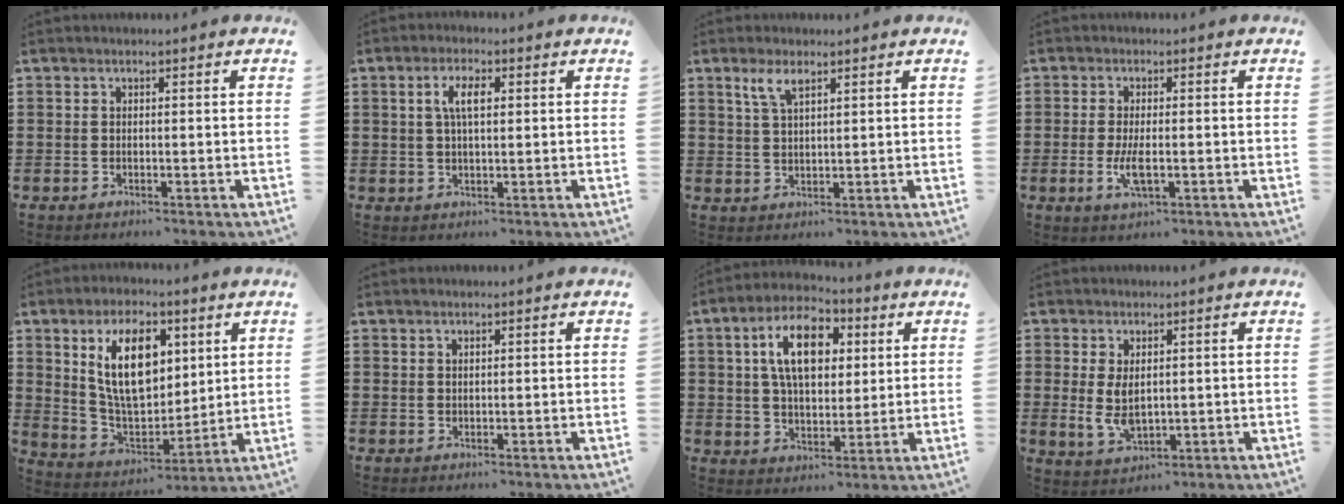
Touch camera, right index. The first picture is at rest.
{"total": 4.1, "force": [0.9, 1.5, 3.7], "torque": [-0.076, 0.010, 0.012]}
{"total": 3.6, "force": [2.1, 1.2, 2.7], "torque": [-0.060, 0.006, 0.036]}
{"total": 4.4, "force": [-0.9, 1.5, 4.0], "torque": [-0.089, -0.006, -0.020]}
{"total": 12.4, "force": [4.5, 6.9, 9.3], "torque": [-0.188, 0.013, 0.081]}
{"total": 0.7, "force": [0.5, 0.4, 0.2], "torque": [-0.005, 0.002, 0.010]}
{"total": 10.7, "force": [3.3, 6.0, 8.2], "torque": [-0.165, 0.013, 0.054]}
{"total": 5.0, "force": [0.4, 2.7, 4.1], "torque": [-0.095, -0.002, 0.007]}